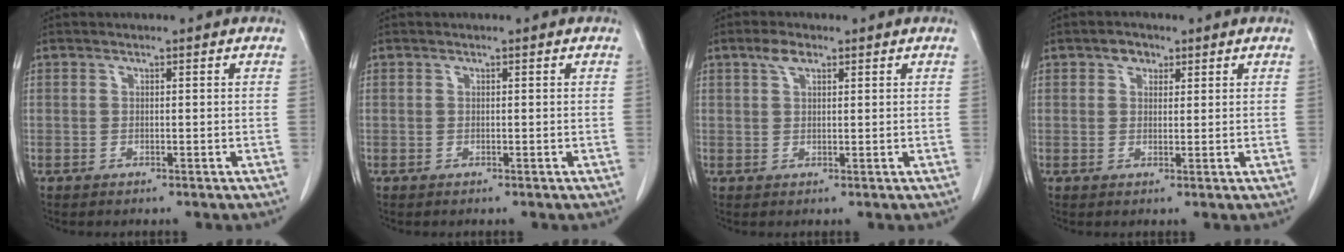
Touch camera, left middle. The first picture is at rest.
{"total": 0.0}
{"total": 2.5, "force": [1.5, 1.1, 1.6], "torque": [-0.037, 0.007, 0.031]}
{"total": 2.2, "force": [1.3, 1.6, 0.9], "torque": [-0.015, 0.005, 0.019]}